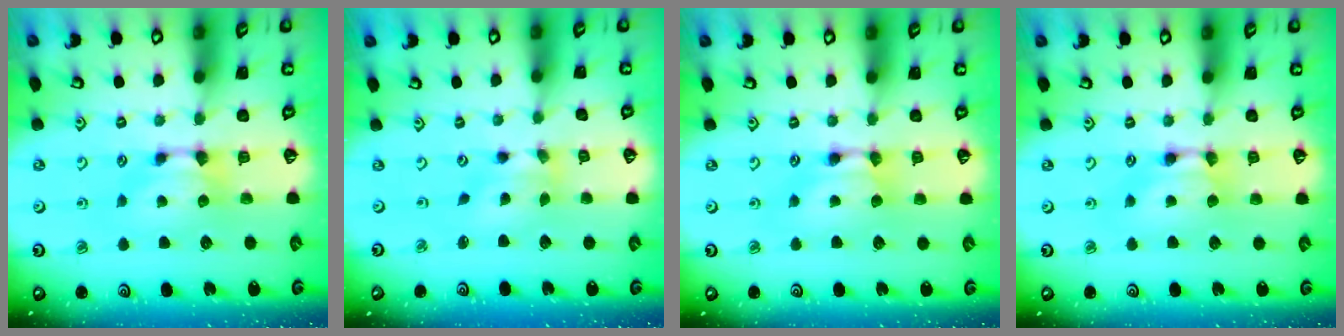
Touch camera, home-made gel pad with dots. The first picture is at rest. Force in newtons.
{"total": 1.9, "press": 1.3, "slide": 1.3}
{"total": 1.7, "press": 1.6, "slide": 0.2}
{"total": 1.8, "press": 1.8, "slide": 0.1}